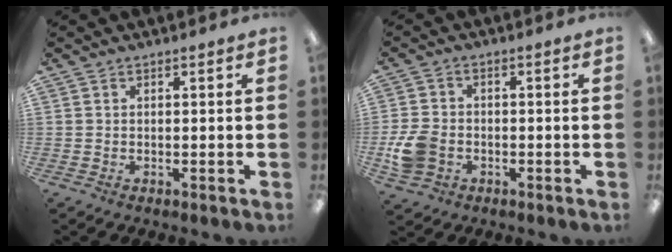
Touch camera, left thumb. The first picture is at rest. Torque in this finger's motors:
{"motor_torque": [-0.21, 0.37, -0.04, 0.10, 0.03]}